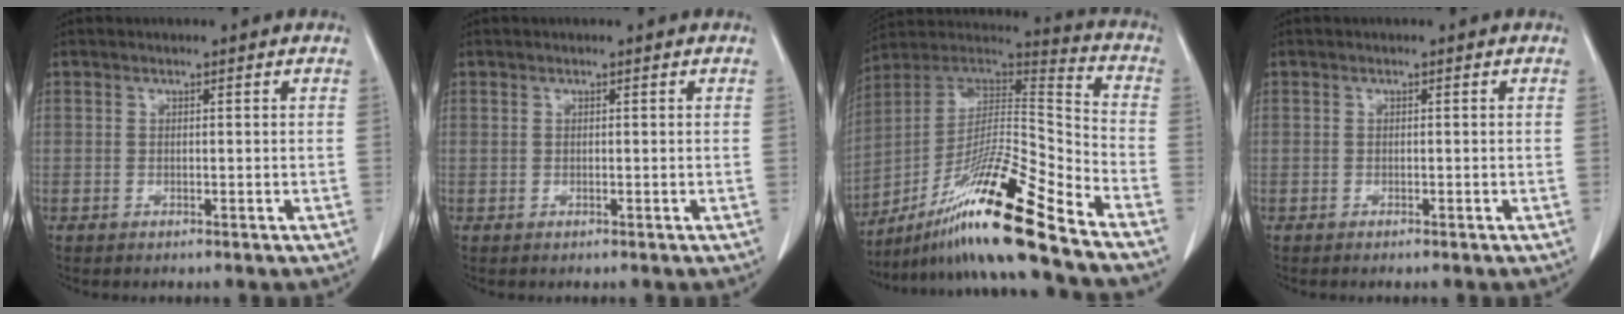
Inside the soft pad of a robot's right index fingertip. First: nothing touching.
{"total": 0.0}
{"total": 19.8, "force": [-13.6, -0.5, 14.4], "torque": [-0.265, -0.006, -0.245]}
{"total": 0.6, "force": [-0.5, 0.0, 0.4], "torque": [-0.008, -0.002, -0.007]}